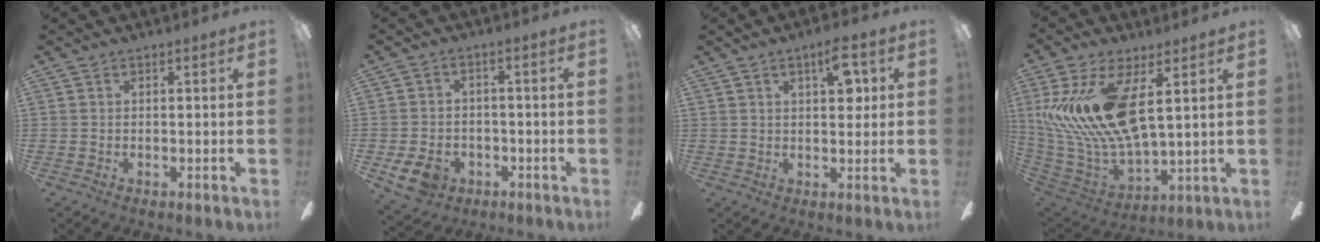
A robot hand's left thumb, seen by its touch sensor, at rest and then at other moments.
{"total": 7.6, "force": [-3.7, 5.2, 4.0], "torque": [-0.099, 0.018, -0.070]}
{"total": 7.2, "force": [3.1, 3.1, 5.8], "torque": [-0.076, -0.006, 0.045]}
{"total": 19.1, "force": [6.8, 8.7, 15.6], "torque": [-0.344, -0.033, 0.115]}